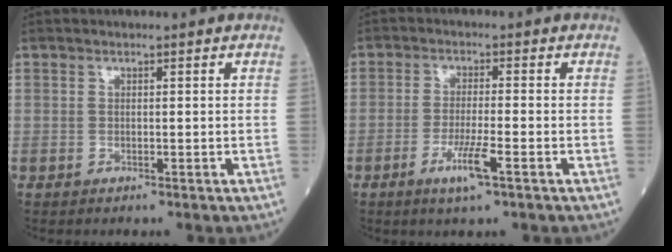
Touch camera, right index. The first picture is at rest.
{"total": 5.2, "force": [-2.5, 0.0, 4.5], "torque": [-0.088, -0.010, -0.047]}